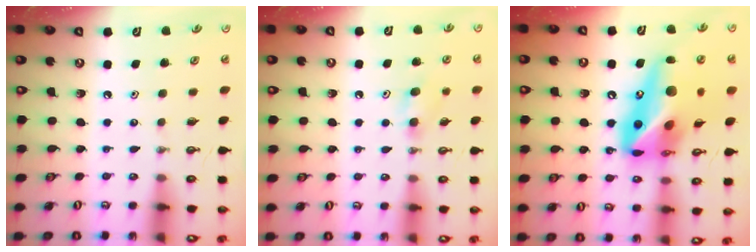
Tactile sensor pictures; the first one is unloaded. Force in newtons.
{"total": 5.3, "press": 5.1, "slide": 1.3}
{"total": 21.6, "press": 21.3, "slide": 3.3}